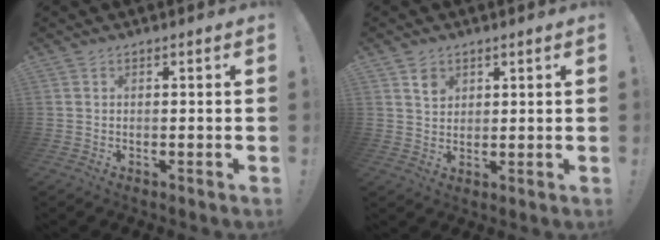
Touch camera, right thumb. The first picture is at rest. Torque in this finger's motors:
{"motor_torque": [0.00, 0.01, 0.28, 0.03, 0.00]}